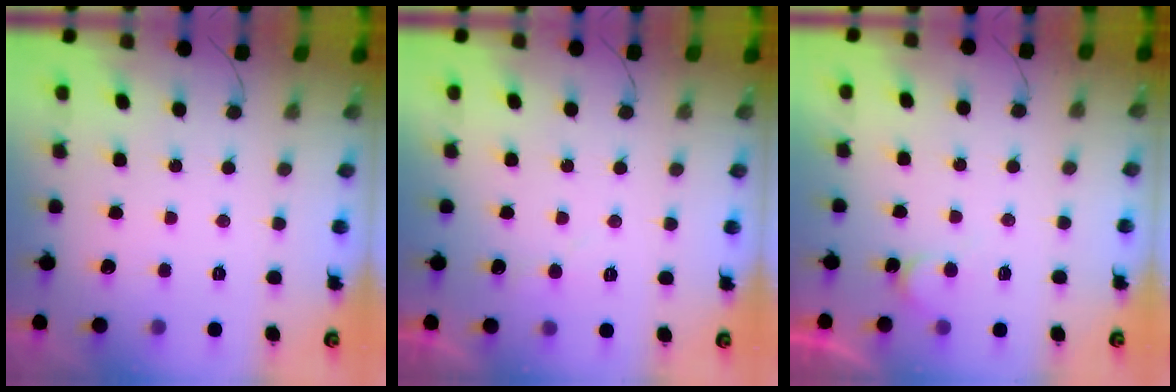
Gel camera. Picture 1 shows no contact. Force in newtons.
{"total": 3.9, "press": 3.8, "slide": 0.3}
{"total": 3.8, "press": 3.8, "slide": 0.3}